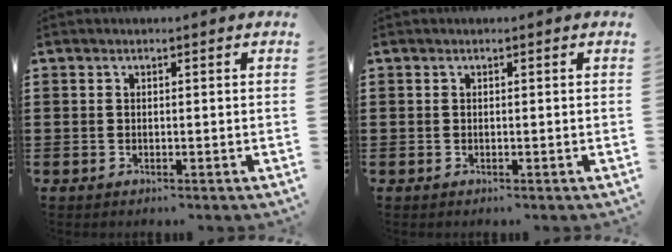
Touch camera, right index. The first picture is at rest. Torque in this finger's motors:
{"motor_torque": [0.06, 0.01, -0.01, -0.01]}